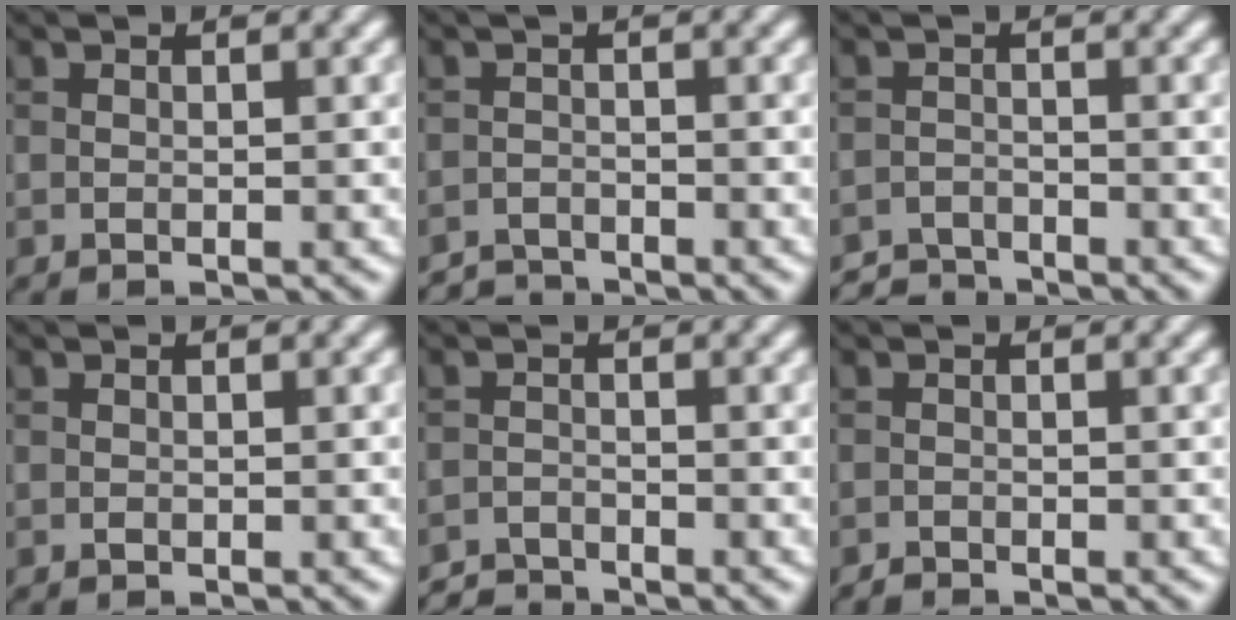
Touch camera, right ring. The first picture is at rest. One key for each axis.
{"total": 2.1, "fx": -2.1, "fy": 0.2, "fz": 0.0, "tx": 0.003, "ty": -0.002, "tz": -0.043}
{"total": 2.6, "fx": -2.5, "fy": 0.3, "fz": 0.0, "tx": 0.003, "ty": -0.001, "tz": -0.053}
{"total": 0.0}
{"total": 2.2, "fx": -2.2, "fy": 0.3, "fz": 0.0, "tx": 0.002, "ty": -0.001, "tz": -0.047}
{"total": 0.6, "fx": -0.6, "fy": 0.1, "fz": 0.0, "tx": 0.002, "ty": -0.003, "tz": -0.012}